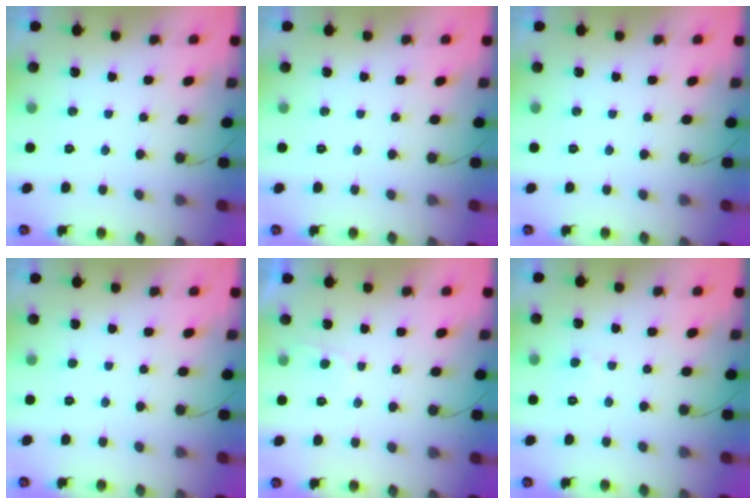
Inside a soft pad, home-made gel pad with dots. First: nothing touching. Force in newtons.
{"total": 0.0}
{"total": 0.0}
{"total": 1.6, "press": 1.6, "slide": 0.2}
{"total": 2.0, "press": 2.0, "slide": 0.3}
{"total": 2.4, "press": 2.4, "slide": 0.2}